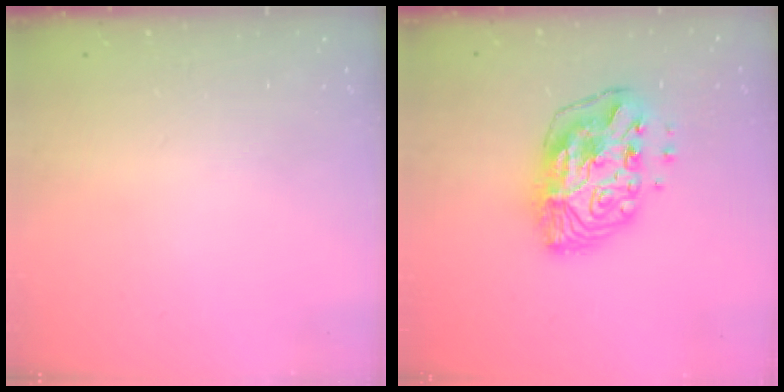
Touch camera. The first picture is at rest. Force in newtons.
{"total": 13.7, "press": 13.7, "slide": 1.0}